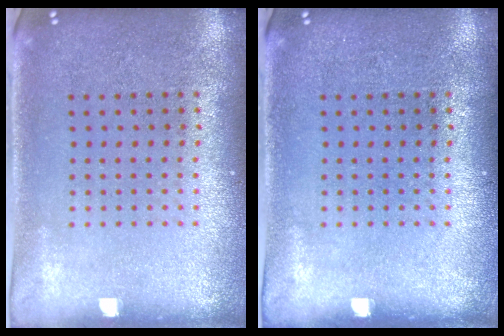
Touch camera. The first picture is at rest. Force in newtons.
{"total": 0.0}